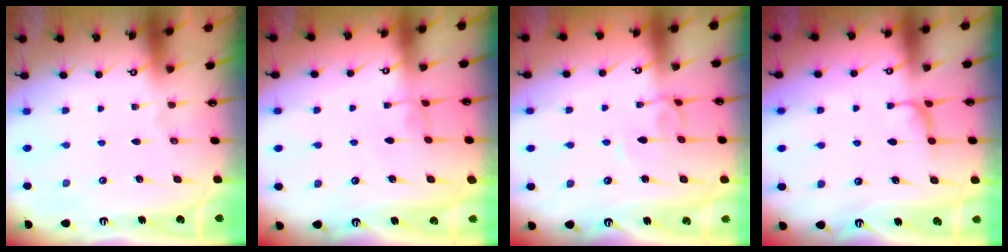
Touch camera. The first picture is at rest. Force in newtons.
{"total": 1.4, "press": 1.3, "slide": 0.4}
{"total": 2.3, "press": 2.2, "slide": 0.3}
{"total": 1.6, "press": 1.3, "slide": 0.8}